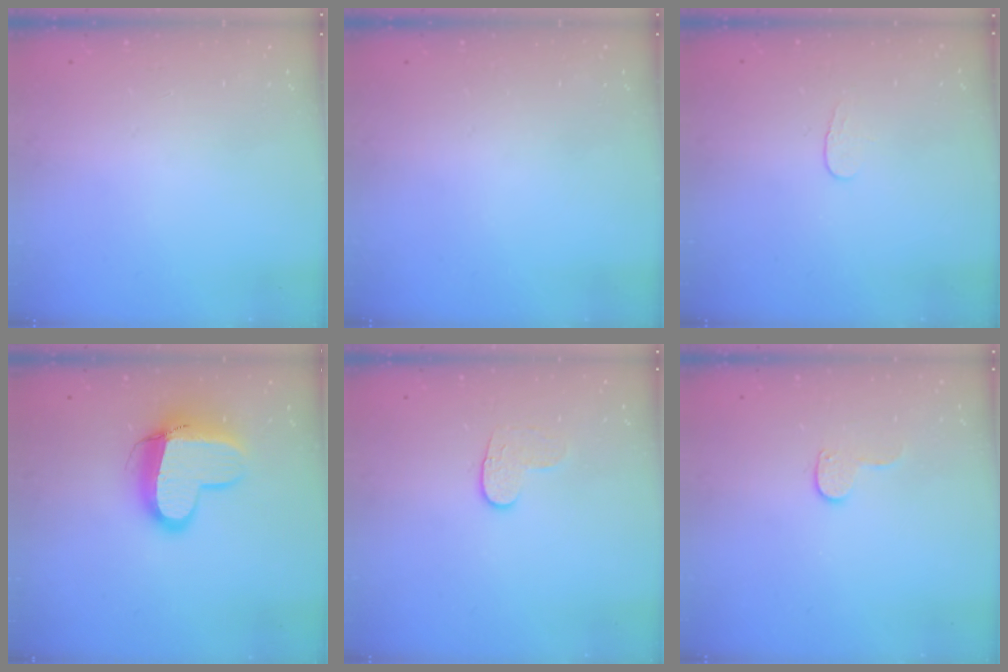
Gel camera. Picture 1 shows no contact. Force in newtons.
{"total": 0.0}
{"total": 3.5, "press": 3.4, "slide": 0.4}
{"total": 12.9, "press": 12.8, "slide": 1.4}
{"total": 5.8, "press": 5.8, "slide": 0.6}
{"total": 6.4, "press": 6.4, "slide": 0.5}